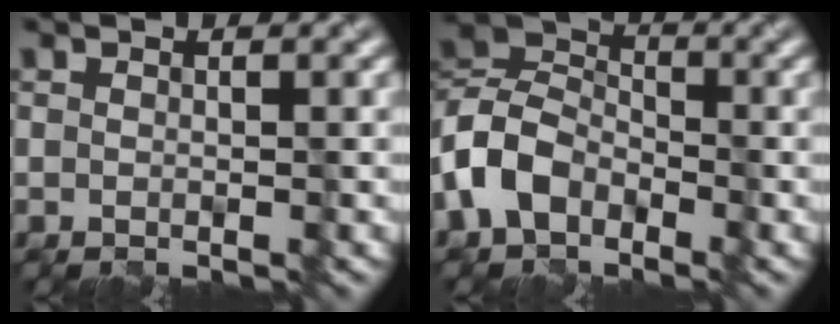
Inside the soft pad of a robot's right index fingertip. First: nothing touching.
{"total": 6.2, "force": [-3.0, 4.3, 3.3], "torque": [-0.075, 0.009, -0.076]}